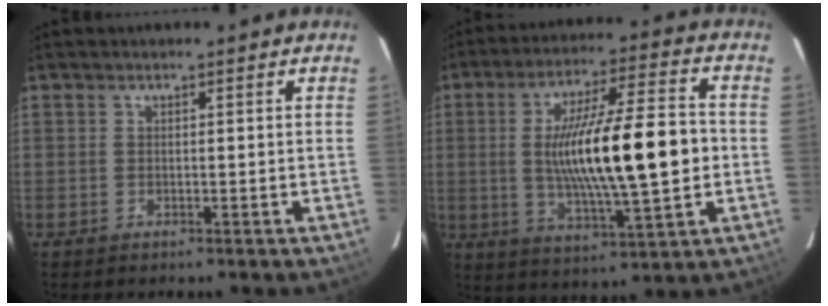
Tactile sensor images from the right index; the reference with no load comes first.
{"total": 19.0, "force": [-0.9, 3.5, 18.7], "torque": [-0.319, 0.000, -0.006]}